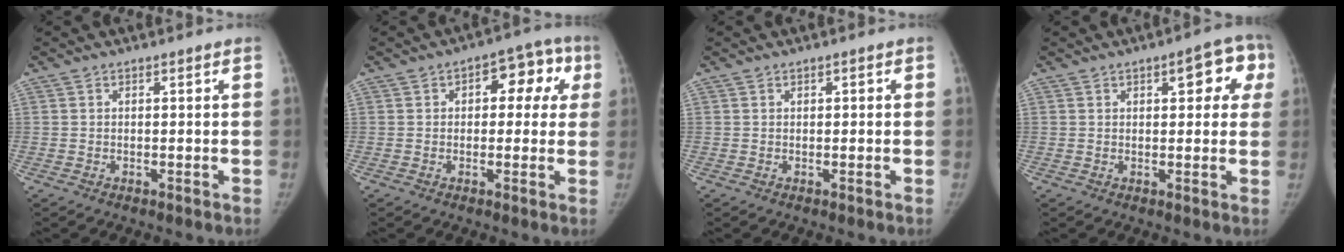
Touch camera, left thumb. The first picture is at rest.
{"total": 9.5, "force": [2.5, 5.7, 7.2], "torque": [-0.039, 0.022, 0.022]}
{"total": 0.6, "force": [0.2, 0.4, 0.4], "torque": [-0.001, 0.001, 0.001]}
{"total": 7.8, "force": [2.9, 3.7, 6.2], "torque": [-0.033, 0.007, 0.026]}